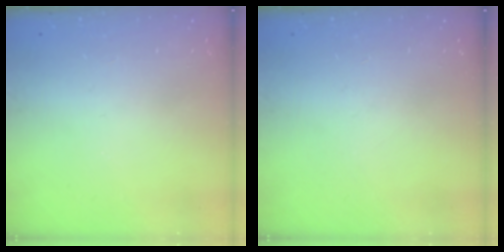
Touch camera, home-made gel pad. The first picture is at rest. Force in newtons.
{"total": 0.0}